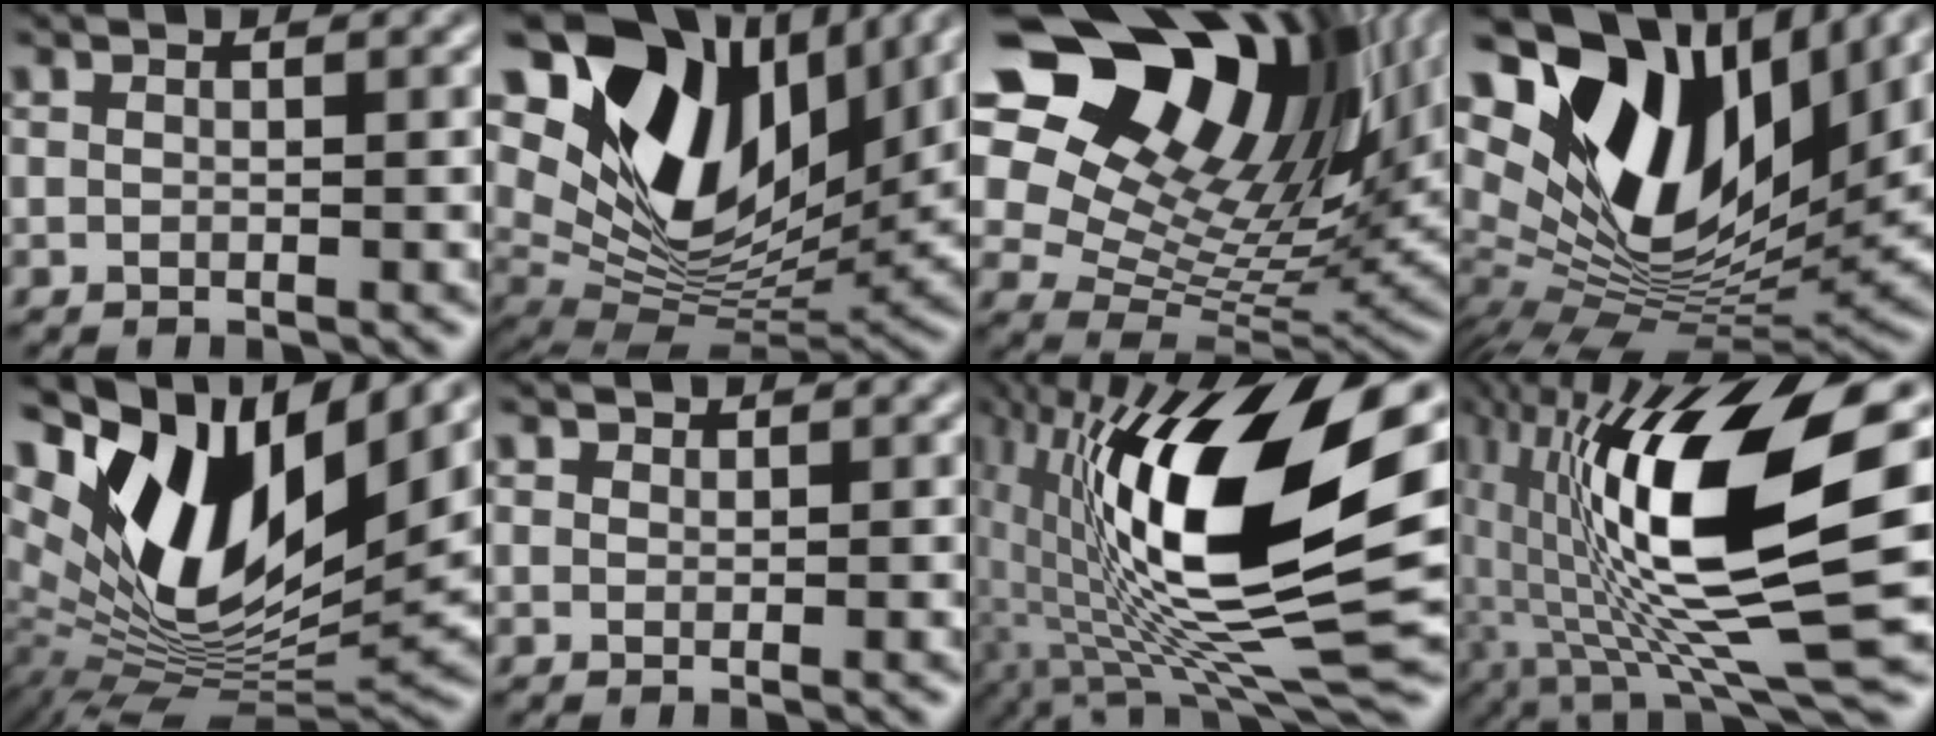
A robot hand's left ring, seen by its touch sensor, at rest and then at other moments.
{"total": 15.0, "force": [6.9, 8.7, 10.1], "torque": [-0.181, 0.022, 0.124]}
{"total": 17.7, "force": [9.2, 10.0, 11.3], "torque": [-0.192, 0.030, 0.161]}
{"total": 14.7, "force": [5.3, 8.1, 11.1], "torque": [-0.213, 0.013, 0.090]}
{"total": 14.0, "force": [5.2, 6.4, 11.3], "torque": [-0.215, 0.005, 0.096]}
{"total": 1.2, "force": [0.8, 0.8, 0.3], "torque": [-0.002, 0.007, 0.003]}
{"total": 15.4, "force": [2.5, 5.0, 14.4], "torque": [-0.244, -0.005, 0.037]}
{"total": 14.1, "force": [1.4, 4.0, 13.5], "torque": [-0.235, -0.009, 0.026]}